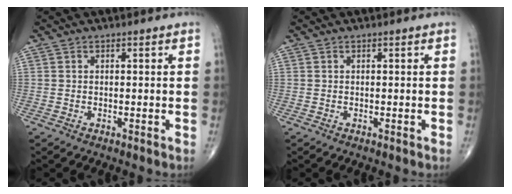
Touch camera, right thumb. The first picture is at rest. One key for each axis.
{"total": 0.0}